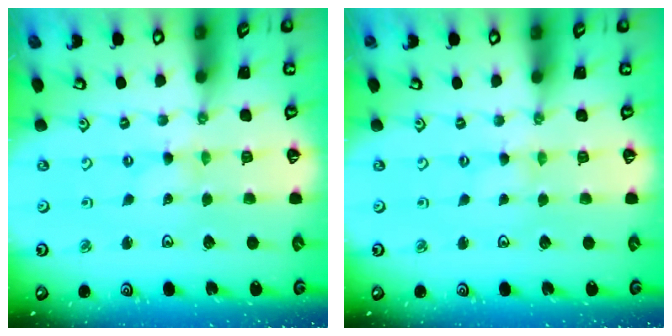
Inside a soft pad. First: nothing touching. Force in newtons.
{"total": 0.6, "press": 0.6, "slide": 0.1}